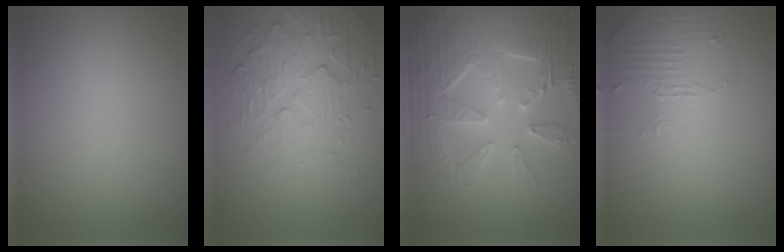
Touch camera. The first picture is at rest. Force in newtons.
{"total": 4.6, "press": 3.5, "slide": 3.0}
{"total": 8.9, "press": 6.5, "slide": 6.1}
{"total": 1.4, "press": 0.8, "slide": 1.1}